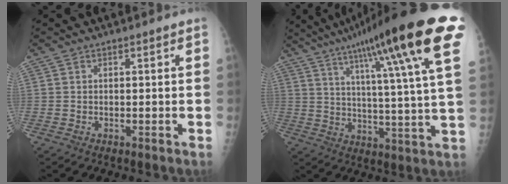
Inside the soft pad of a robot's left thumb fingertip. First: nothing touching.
{"total": 26.1, "force": [13.9, 2.9, 21.9], "torque": [-0.326, -0.021, 0.198]}